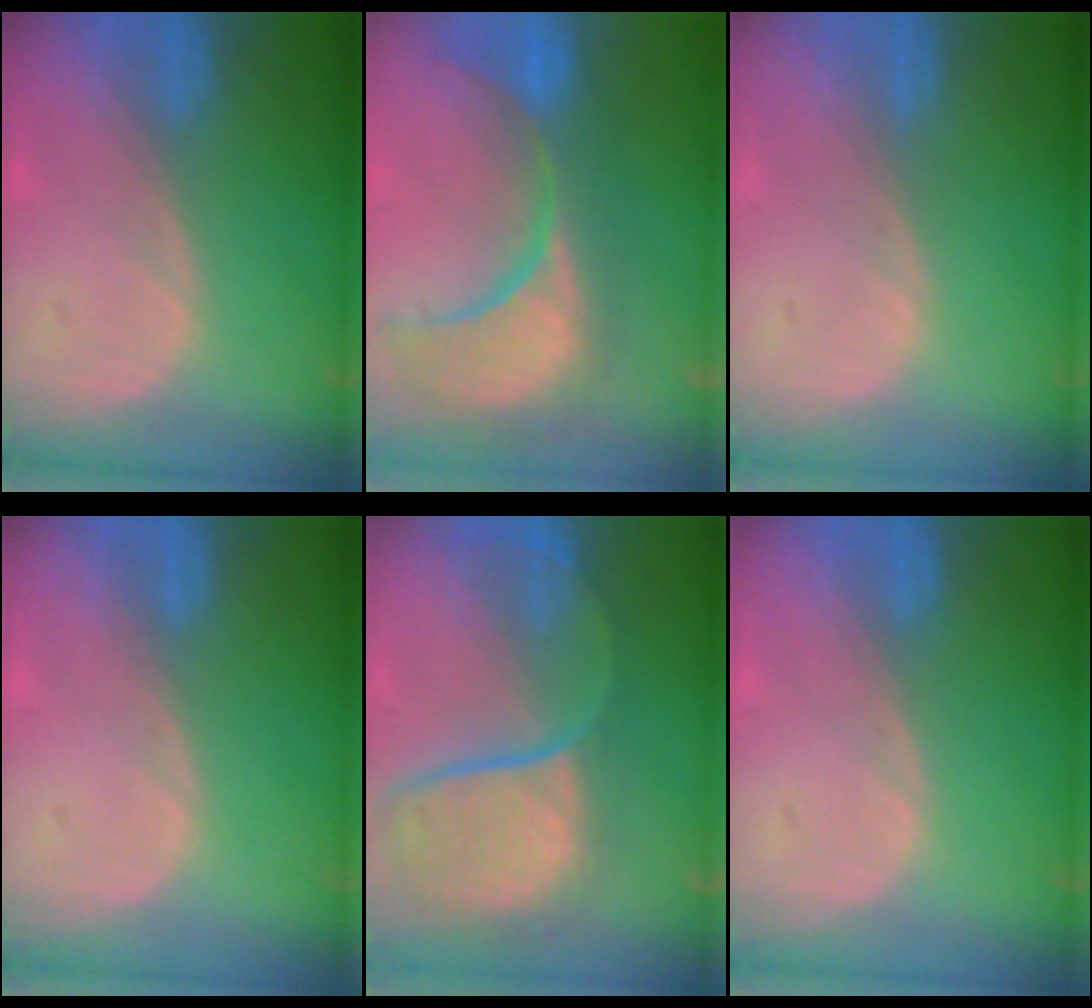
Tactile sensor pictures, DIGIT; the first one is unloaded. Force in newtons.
{"total": 14.0, "press": 12.0, "slide": 7.3}
{"total": 0.0}
{"total": 0.0}
{"total": 12.1, "press": 9.8, "slide": 7.1}
{"total": 0.0}